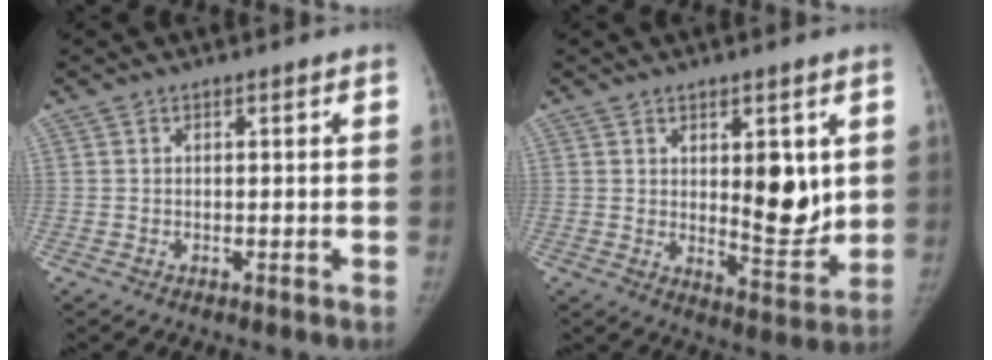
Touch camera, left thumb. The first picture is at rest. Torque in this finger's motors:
{"motor_torque": [1.25, 1.20, 0.23, -0.26, 0.04]}